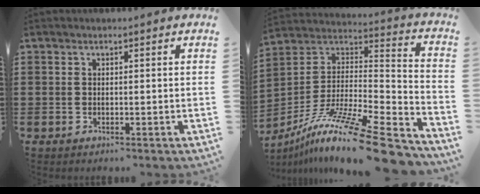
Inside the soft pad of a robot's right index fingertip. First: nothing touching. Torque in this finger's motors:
{"motor_torque": [2.14, 0.00, 0.46, 0.21]}